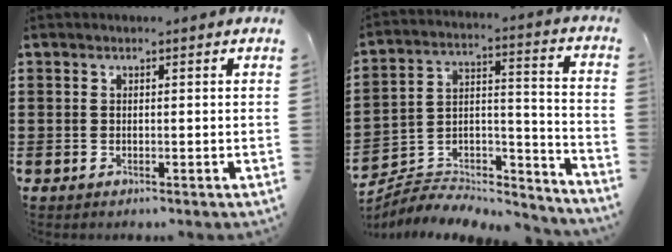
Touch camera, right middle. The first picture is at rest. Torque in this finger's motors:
{"motor_torque": [0.15, -0.12, 0.18, 0.04]}